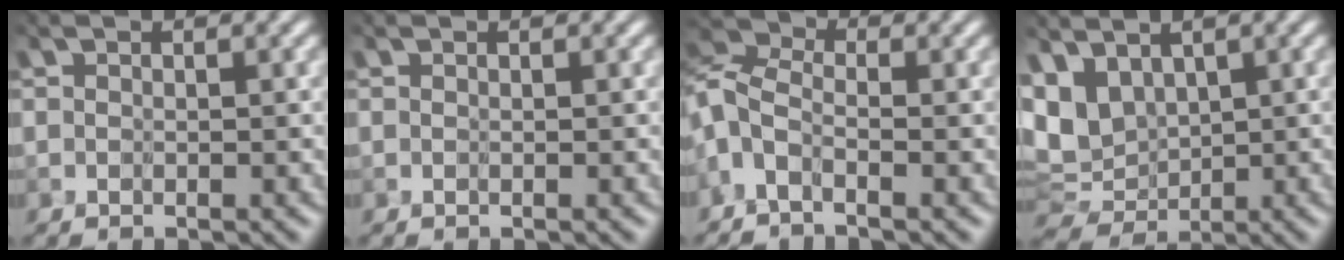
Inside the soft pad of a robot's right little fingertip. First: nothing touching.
{"total": 0.0}
{"total": 3.6, "force": [-2.7, 1.2, 2.0], "torque": [-0.053, 0.005, -0.067]}
{"total": 6.6, "force": [1.6, 4.5, 4.6], "torque": [-0.098, 0.000, 0.045]}